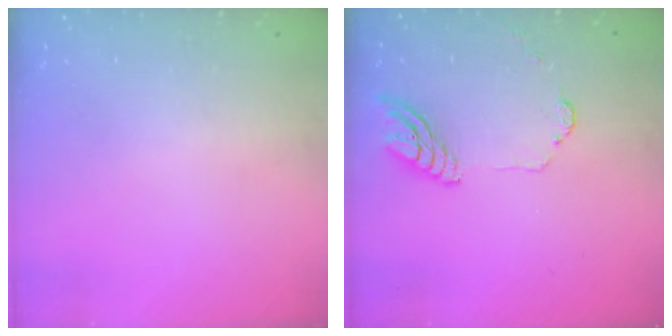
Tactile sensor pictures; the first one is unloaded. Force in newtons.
{"total": 10.5, "press": 10.4, "slide": 1.1}